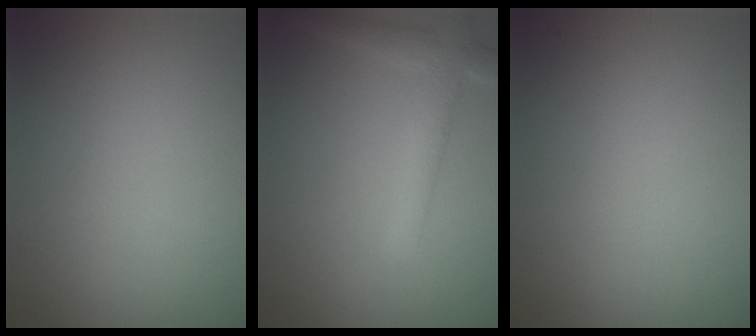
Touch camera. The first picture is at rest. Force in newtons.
{"total": 3.5, "press": 3.5, "slide": 0.1}
{"total": 0.0}